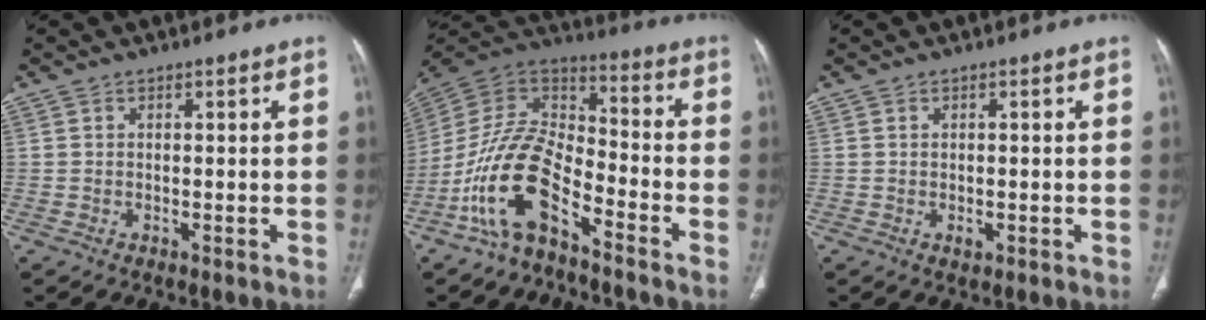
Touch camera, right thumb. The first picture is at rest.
{"total": 14.8, "force": [-8.5, 6.8, 10.1], "torque": [-0.179, 0.079, -0.172]}
{"total": 1.2, "force": [-0.3, 0.9, 0.8], "torque": [-0.011, 0.000, -0.001]}